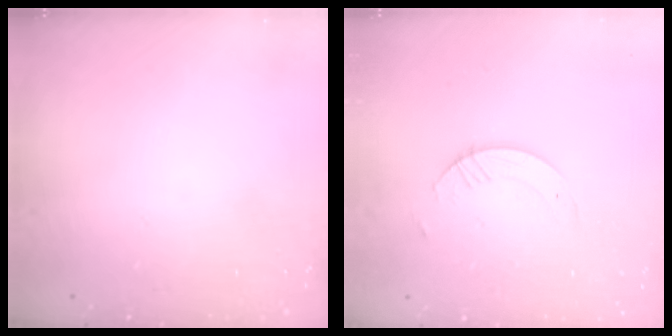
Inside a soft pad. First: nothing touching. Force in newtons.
{"total": 4.3, "press": 4.2, "slide": 0.3}